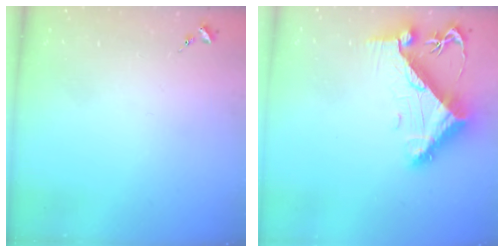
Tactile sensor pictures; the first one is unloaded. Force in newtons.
{"total": 11.0, "press": 10.9, "slide": 1.4}